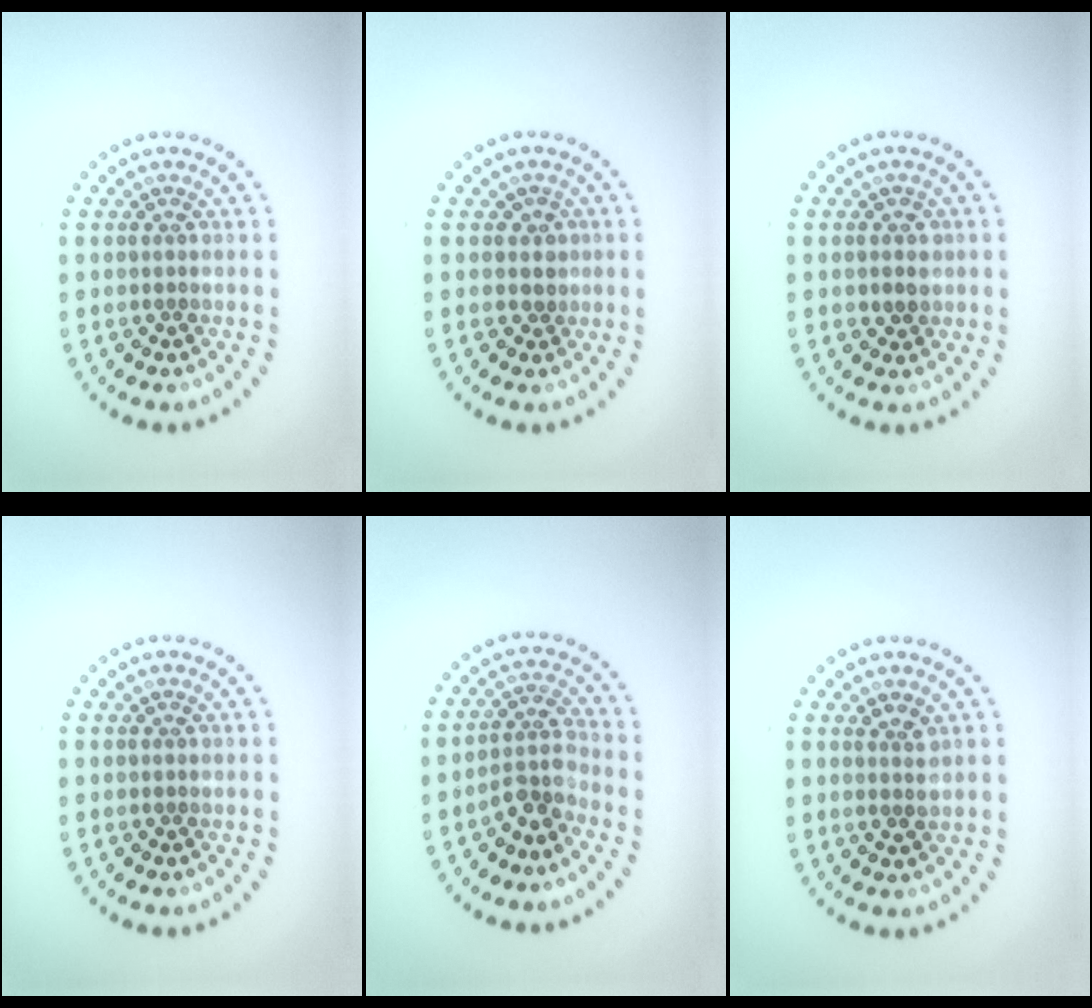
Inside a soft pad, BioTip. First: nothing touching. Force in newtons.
{"total": 1.0, "press": 0.7, "slide": 0.6}
{"total": 1.3, "press": 1.2, "slide": 0.5}
{"total": 0.0}
{"total": 2.8, "press": 2.0, "slide": 1.9}
{"total": 1.4, "press": 1.4, "slide": 0.3}